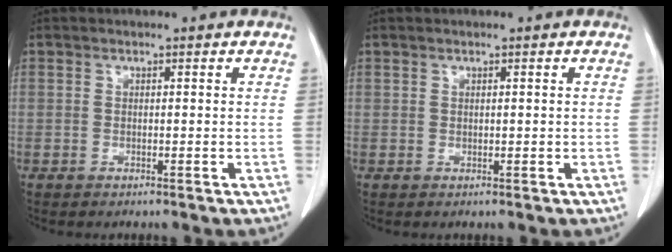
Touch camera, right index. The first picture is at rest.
{"total": 0.0}